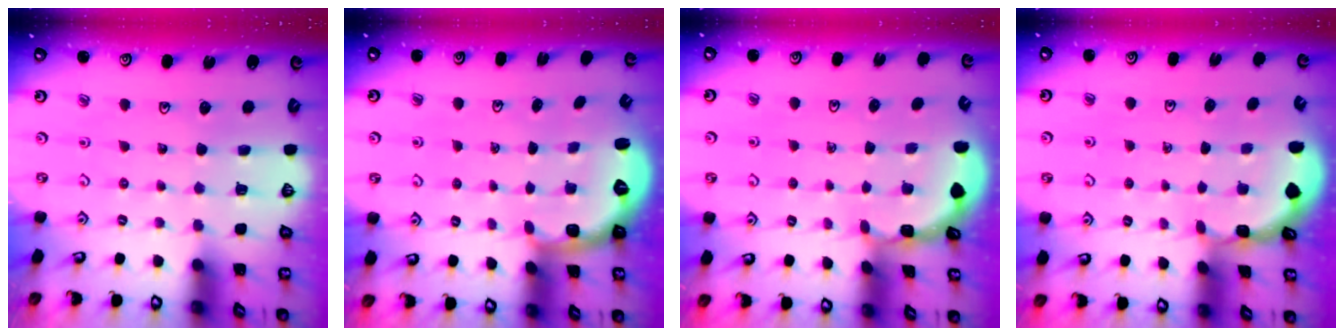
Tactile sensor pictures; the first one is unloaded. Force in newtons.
{"total": 2.6, "press": 1.6, "slide": 2.1}
{"total": 1.8, "press": 1.8, "slide": 0.2}
{"total": 1.6, "press": 1.6, "slide": 0.1}